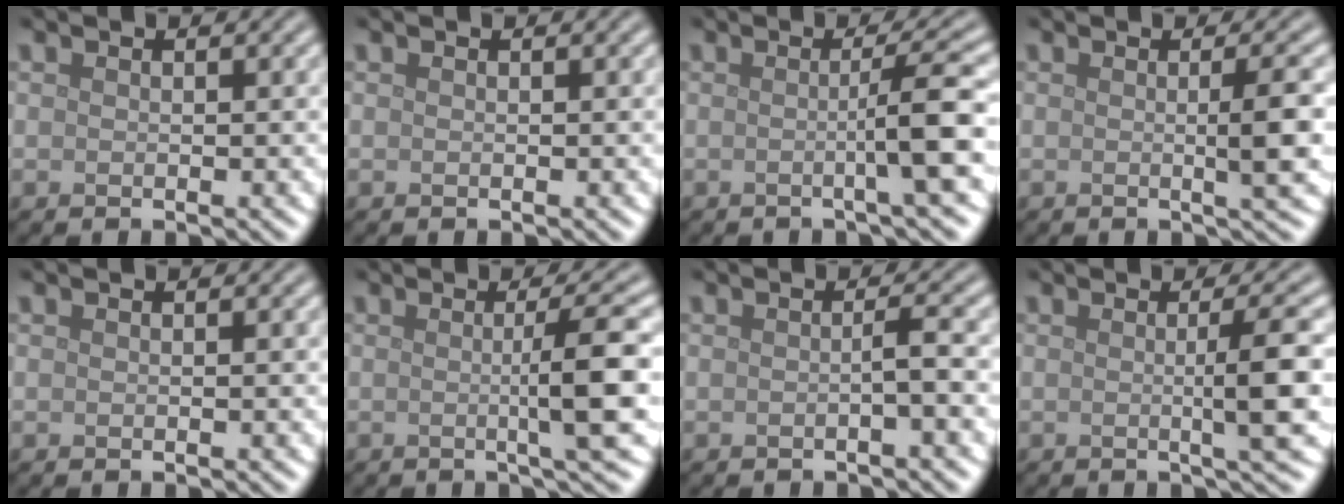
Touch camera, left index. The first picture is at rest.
{"total": 0.0}
{"total": 4.4, "force": [-0.4, 0.5, 4.4], "torque": [-0.056, 0.000, -0.017]}
{"total": 3.8, "force": [0.0, 0.7, 3.7], "torque": [-0.048, -0.001, -0.004]}
{"total": 0.0}
{"total": 5.3, "force": [0.0, 0.7, 5.2], "torque": [-0.072, 0.002, -0.004]}
{"total": 1.7, "force": [-0.3, 0.3, 1.7], "torque": [-0.022, 0.003, -0.012]}
{"total": 4.8, "force": [0.0, 0.7, 4.7], "torque": [-0.063, 0.000, -0.003]}